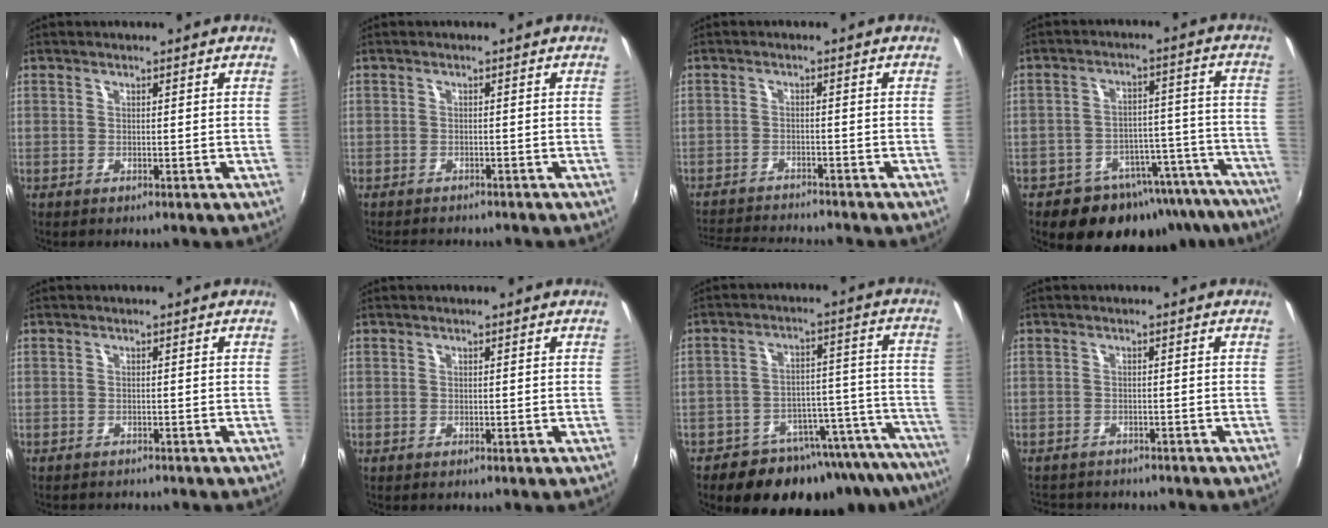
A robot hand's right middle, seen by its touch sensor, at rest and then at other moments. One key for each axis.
{"total": 2.9, "fx": -2.7, "fy": 0.9, "fz": 0.5, "tx": -0.021, "ty": -0.005, "tz": -0.047}
{"total": 9.4, "fx": -9.0, "fy": 0.6, "fz": 2.7, "tx": -0.075, "ty": -0.010, "tz": -0.147}
{"total": 18.3, "fx": -14.2, "fy": 9.6, "fz": 6.4, "tx": -0.099, "ty": 0.040, "tz": -0.166}
{"total": 2.3, "fx": -2.2, "fy": 0.4, "fz": 0.5, "tx": -0.017, "ty": -0.012, "tz": -0.035}
{"total": 0.0}
{"total": 19.5, "fx": -16.7, "fy": 7.1, "fz": 7.1, "tx": -0.096, "ty": 0.022, "tz": -0.216}
{"total": 5.8, "fx": -5.3, "fy": 1.9, "fz": 1.4, "tx": -0.038, "ty": -0.011, "tz": -0.081}